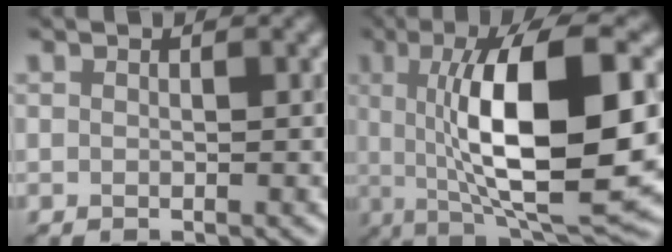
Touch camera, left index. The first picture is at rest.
{"total": 13.5, "force": [0.7, 4.0, 12.8], "torque": [-0.190, -0.001, 0.011]}